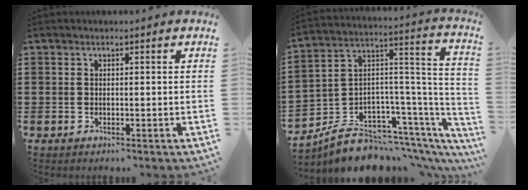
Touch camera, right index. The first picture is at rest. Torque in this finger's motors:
{"motor_torque": [-2.14, 0.00, -0.88, -0.21]}